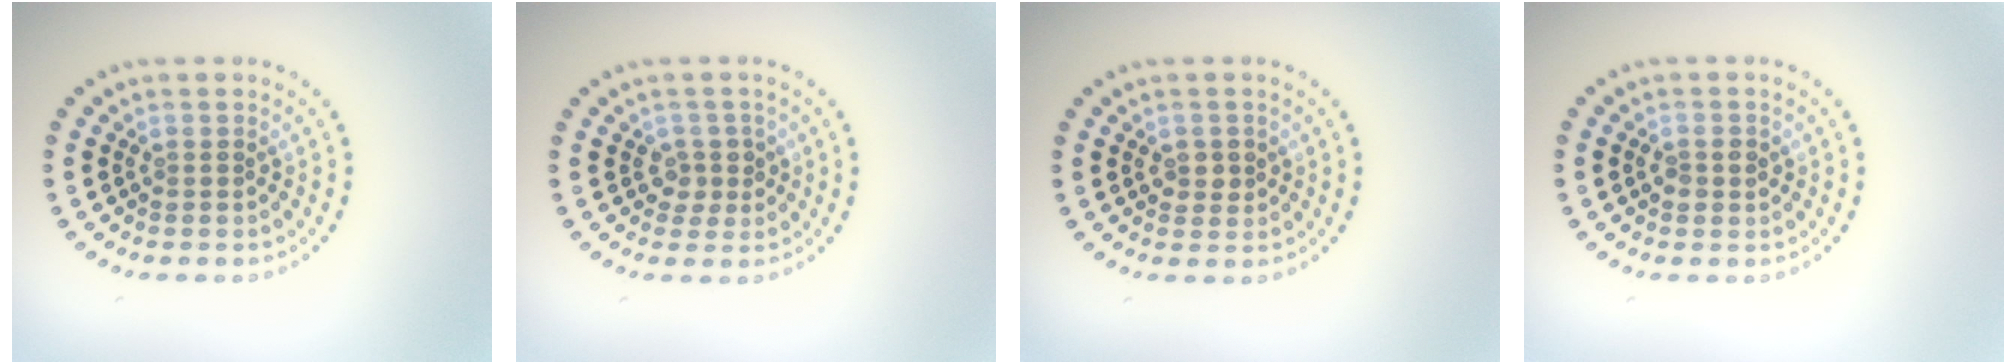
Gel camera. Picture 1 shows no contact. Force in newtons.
{"total": 1.8, "press": 1.5, "slide": 1.1}
{"total": 1.6, "press": 1.5, "slide": 0.3}
{"total": 1.4, "press": 1.4, "slide": 0.2}